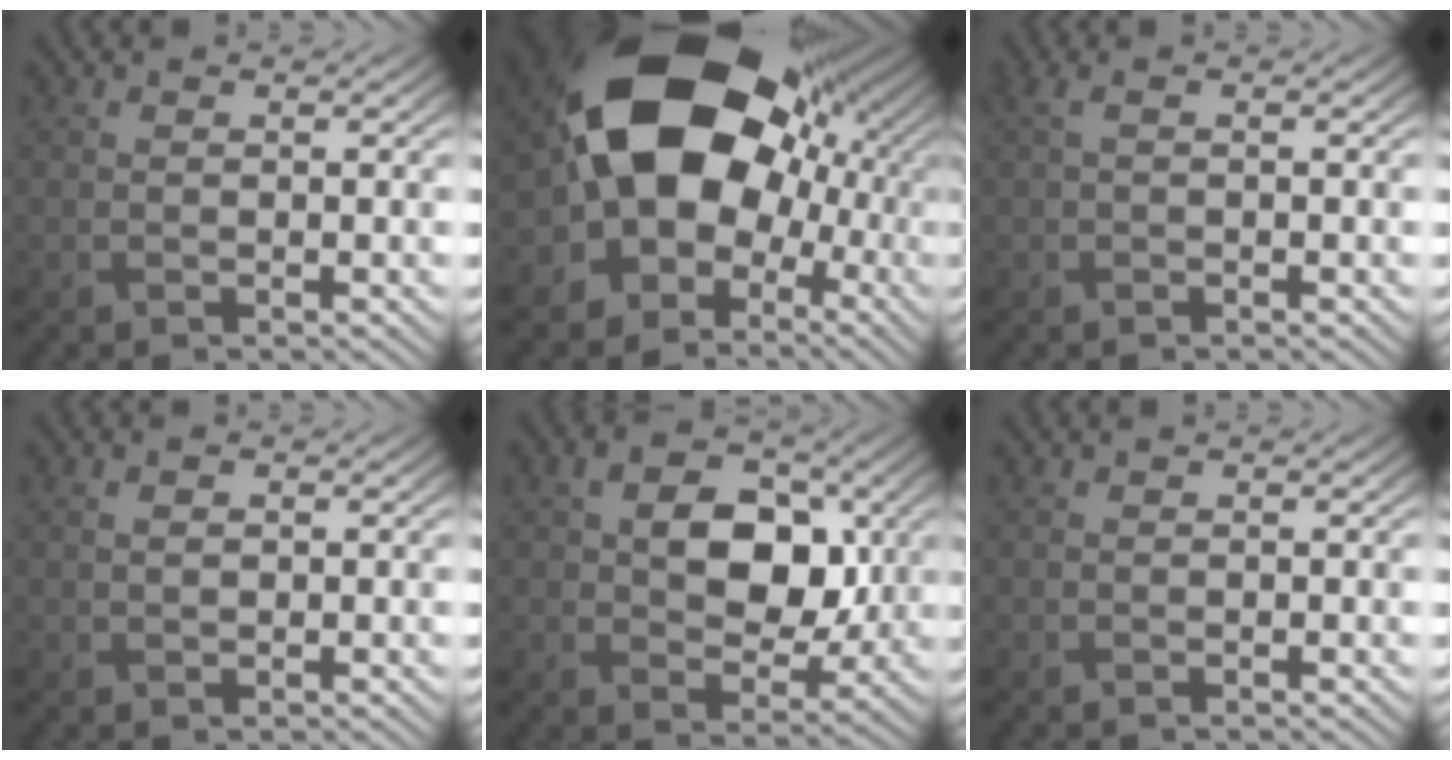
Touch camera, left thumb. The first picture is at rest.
{"total": 20.1, "force": [1.1, 15.6, 12.7], "torque": [-0.208, -0.020, 0.029]}
{"total": 1.5, "force": [0.4, 0.3, 1.4], "torque": [-0.030, 0.009, 0.005]}
{"total": 1.2, "force": [0.3, 0.7, 0.9], "torque": [-0.019, 0.000, 0.009]}
{"total": 8.7, "force": [1.4, 5.9, 6.2], "torque": [-0.108, 0.001, 0.021]}
{"total": 0.0}